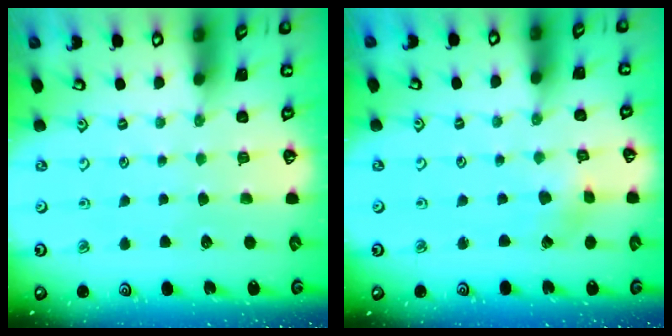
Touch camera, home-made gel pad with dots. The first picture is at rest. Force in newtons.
{"total": 1.6, "press": 1.6, "slide": 0.1}